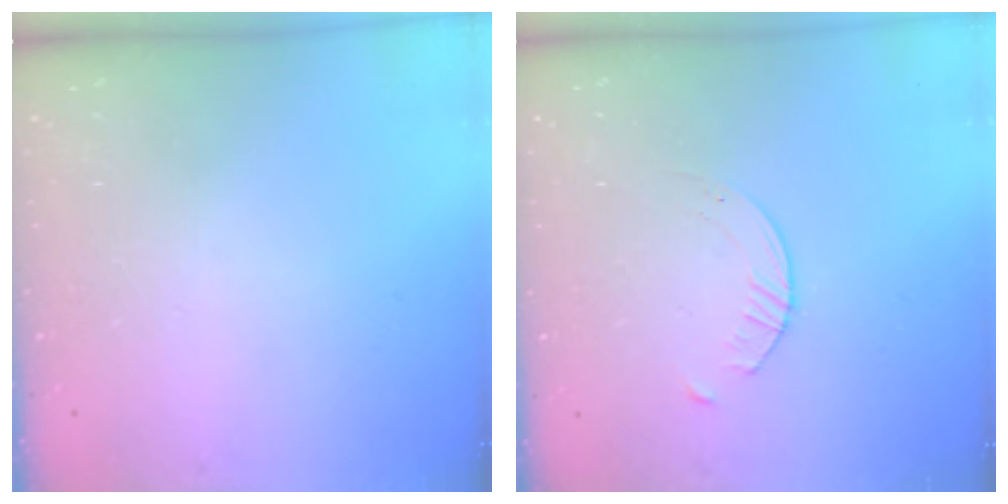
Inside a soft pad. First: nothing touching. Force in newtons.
{"total": 2.8, "press": 2.7, "slide": 0.3}